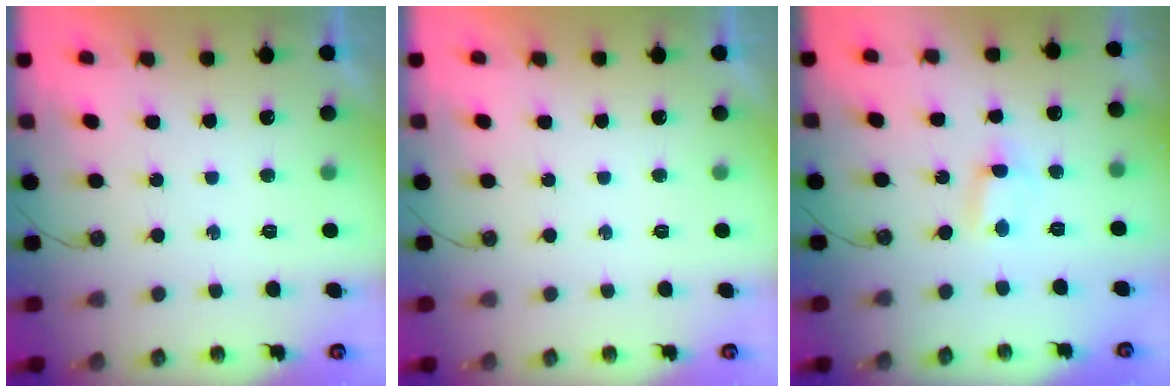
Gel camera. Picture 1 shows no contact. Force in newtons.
{"total": 0.0}
{"total": 0.6, "press": 0.3, "slide": 0.5}